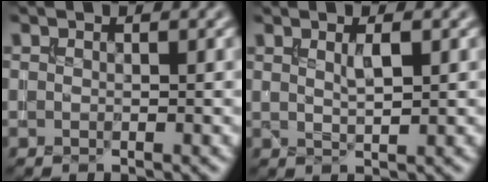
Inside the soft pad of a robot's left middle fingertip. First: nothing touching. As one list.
[{"total": 1.7, "force": [0.8, 0.4, 1.4], "torque": [-0.027, -0.001, 0.014]}]